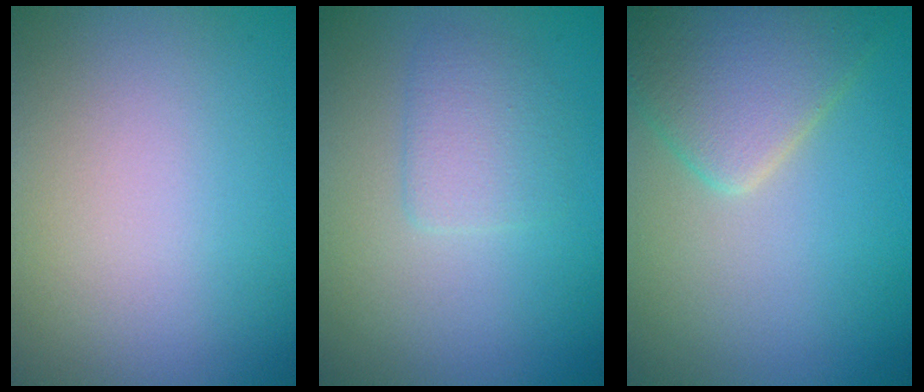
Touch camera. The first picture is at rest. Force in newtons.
{"total": 2.1, "press": 2.1, "slide": 0.0}
{"total": 4.9, "press": 4.9, "slide": 0.3}